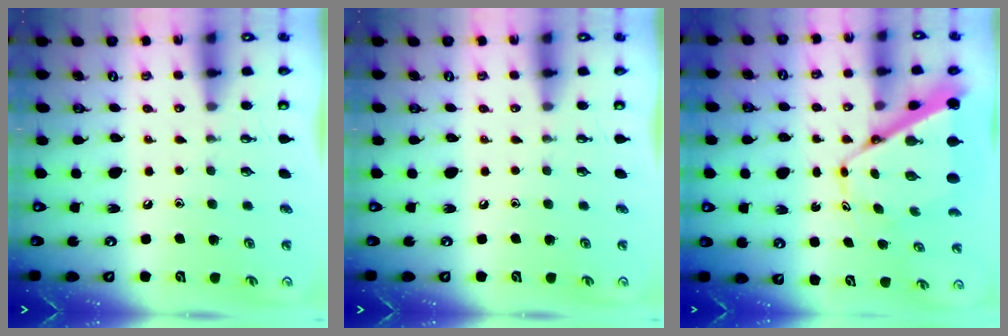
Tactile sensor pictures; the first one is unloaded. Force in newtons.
{"total": 0.0}
{"total": 10.8, "press": 10.8, "slide": 1.1}